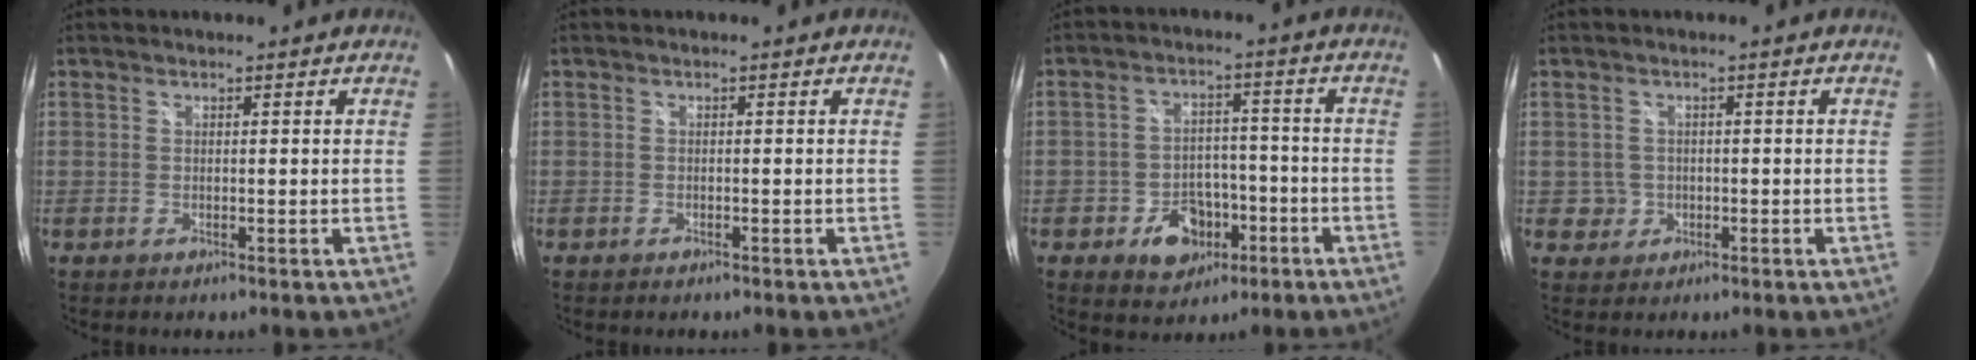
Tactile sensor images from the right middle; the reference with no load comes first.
{"total": 0.7, "force": [-0.6, 0.2, 0.2], "torque": [-0.004, -0.003, -0.012]}
{"total": 8.5, "force": [-4.1, 6.6, 3.7], "torque": [-0.083, 0.017, -0.046]}
{"total": 2.7, "force": [-0.4, 2.7, 0.2], "torque": [-0.003, 0.003, -0.003]}